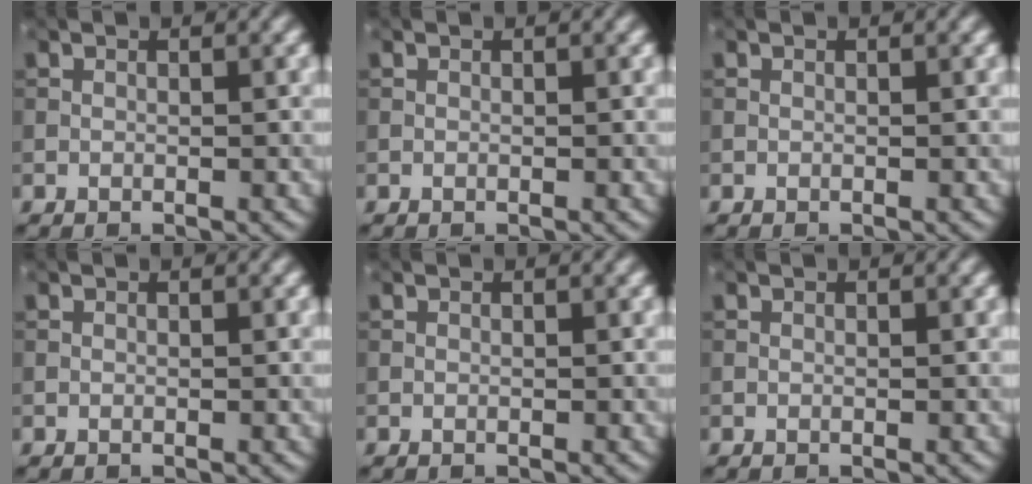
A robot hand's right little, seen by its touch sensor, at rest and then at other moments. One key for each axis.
{"total": 0.0}
{"total": 0.0}
{"total": 0.0}
{"total": 0.0}
{"total": 0.0}